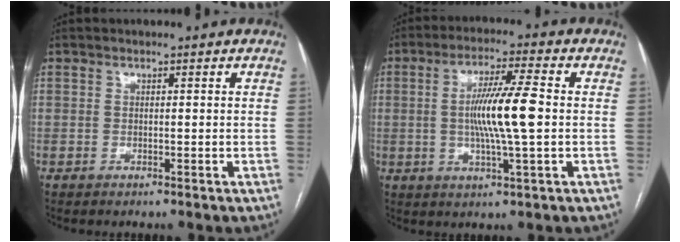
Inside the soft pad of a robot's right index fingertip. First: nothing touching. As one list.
[{"total": 10.0, "force": [0.0, 0.1, 10.0], "torque": [-0.188, -0.001, -0.004]}]